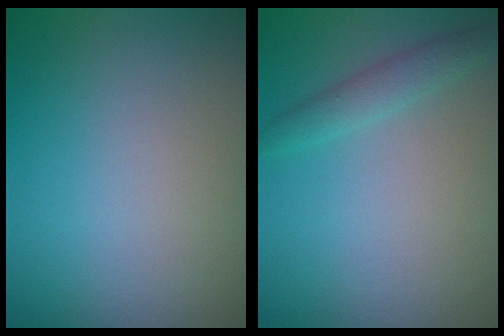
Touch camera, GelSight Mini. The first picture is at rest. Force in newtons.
{"total": 1.6, "press": 1.6, "slide": 0.0}